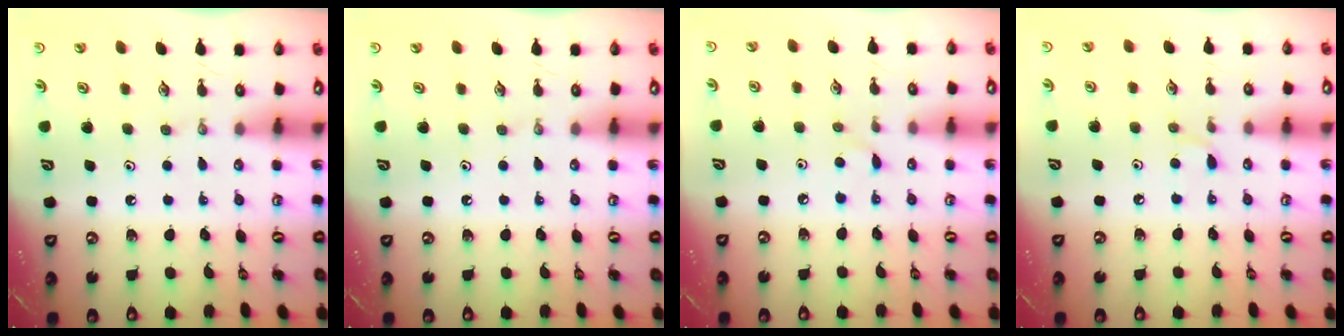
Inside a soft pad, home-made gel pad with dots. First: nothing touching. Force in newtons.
{"total": 0.0}
{"total": 3.6, "press": 3.6, "slide": 0.6}
{"total": 4.9, "press": 4.8, "slide": 0.7}